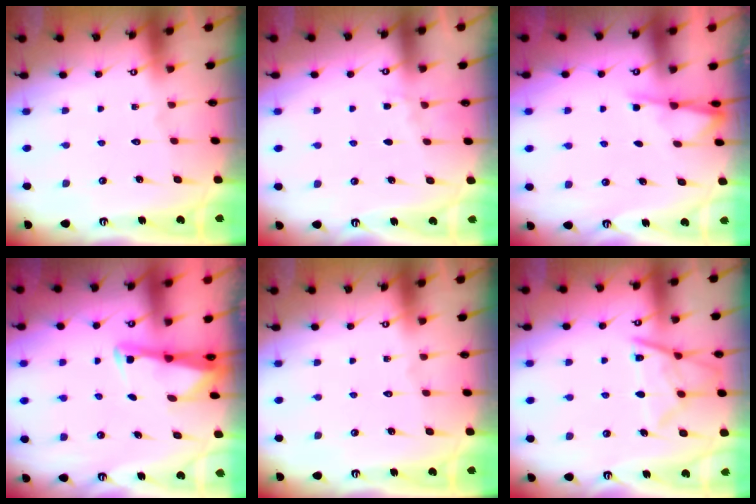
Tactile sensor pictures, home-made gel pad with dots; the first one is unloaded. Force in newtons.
{"total": 3.0, "press": 2.9, "slide": 0.4}
{"total": 2.9, "press": 2.9, "slide": 0.5}
{"total": 2.6, "press": 2.6, "slide": 0.3}
{"total": 0.0}
{"total": 12.0, "press": 12.0, "slide": 1.4}